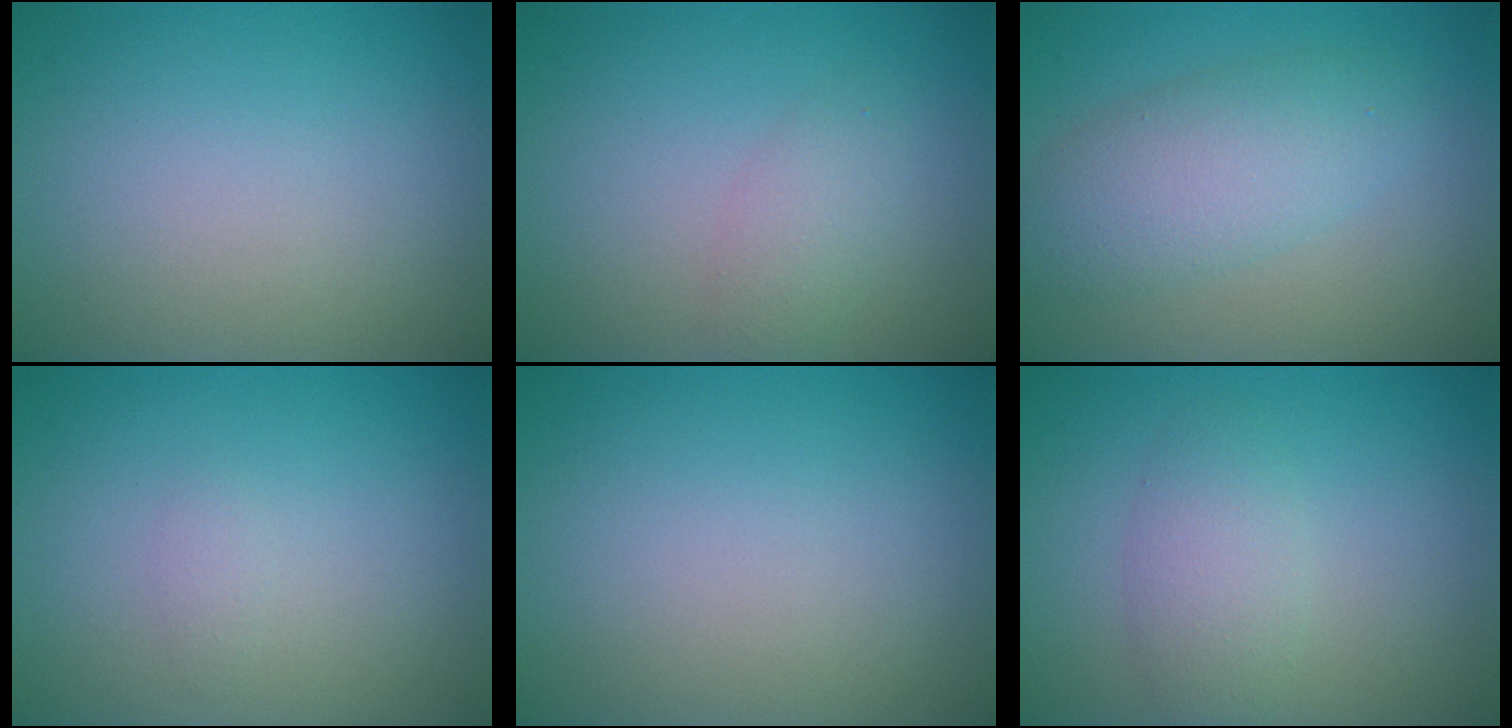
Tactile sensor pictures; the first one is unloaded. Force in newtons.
{"total": 1.9, "press": 1.9, "slide": 0.1}
{"total": 4.9, "press": 4.9, "slide": 0.2}
{"total": 0.7, "press": 0.7, "slide": 0.0}
{"total": 0.0}
{"total": 2.8, "press": 2.8, "slide": 0.2}